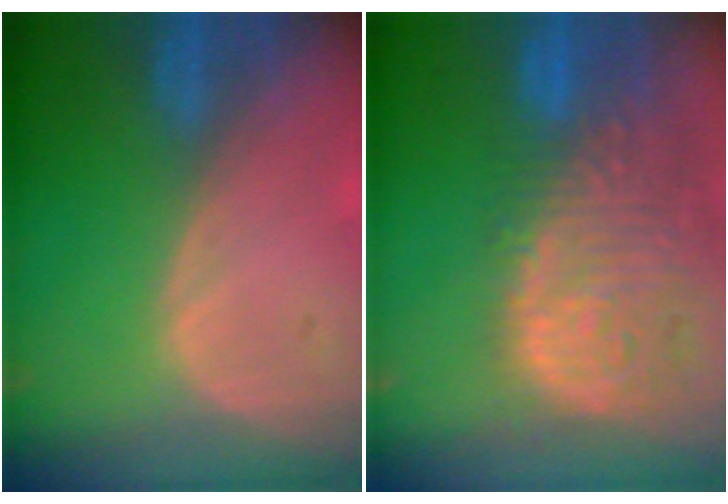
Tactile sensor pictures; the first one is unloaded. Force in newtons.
{"total": 14.6, "press": 12.0, "slide": 8.2}